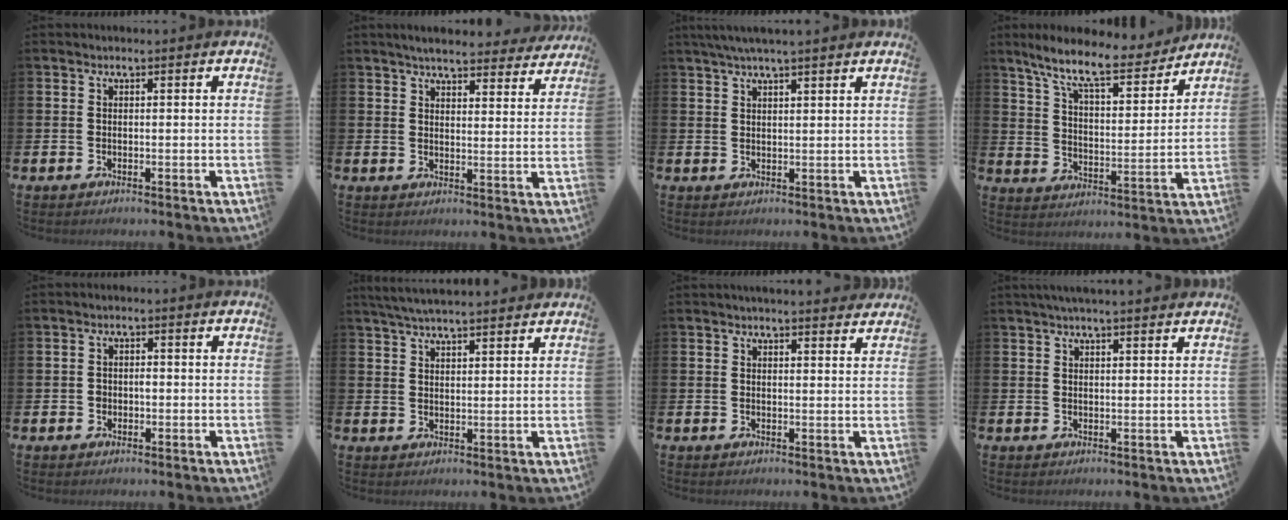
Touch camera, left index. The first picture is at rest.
{"total": 5.3, "force": [5.1, 0.8, 1.4], "torque": [-0.033, -0.026, 0.088]}
{"total": 3.5, "force": [3.1, 0.0, 1.6], "torque": [-0.037, -0.001, 0.057]}
{"total": 10.1, "force": [8.6, 2.1, 5.0], "torque": [-0.128, -0.046, 0.146]}
{"total": 1.5, "force": [-0.2, 1.3, 0.8], "torque": [-0.009, 0.005, -0.009]}
{"total": 4.7, "force": [4.5, 0.4, 1.2], "torque": [-0.035, -0.014, 0.083]}
{"total": 2.7, "force": [2.7, 0.1, 0.2], "torque": [-0.003, -0.015, 0.048]}
{"total": 2.8, "force": [2.6, 0.0, 0.9], "torque": [-0.023, -0.003, 0.048]}